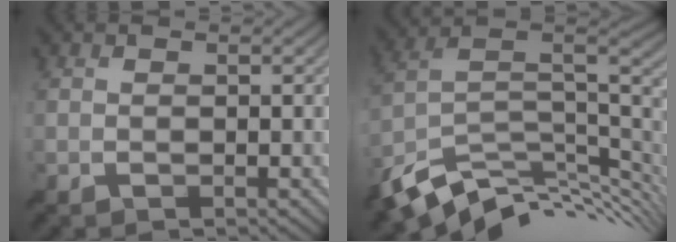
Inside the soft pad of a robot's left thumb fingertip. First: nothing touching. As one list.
[{"total": 12.7, "force": [-6.1, 6.1, 9.3], "torque": [-0.213, -0.015, -0.105]}]